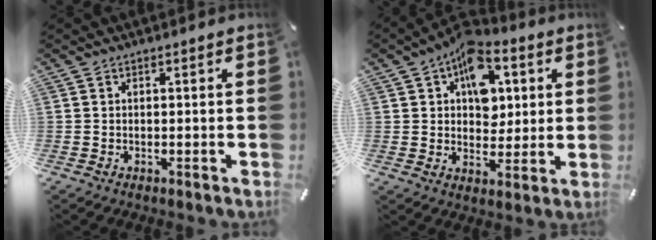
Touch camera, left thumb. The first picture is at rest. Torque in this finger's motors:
{"motor_torque": [2.01, 2.51, 1.14, -1.00, 0.43]}